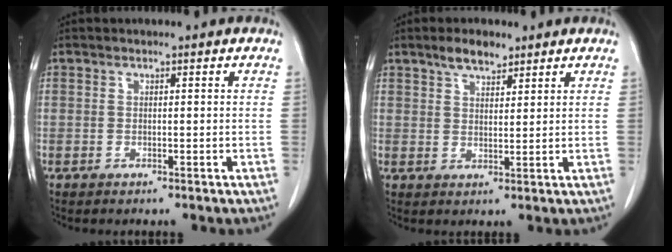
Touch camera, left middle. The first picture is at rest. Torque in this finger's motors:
{"motor_torque": [0.50, -0.33, 0.01, 0.03]}